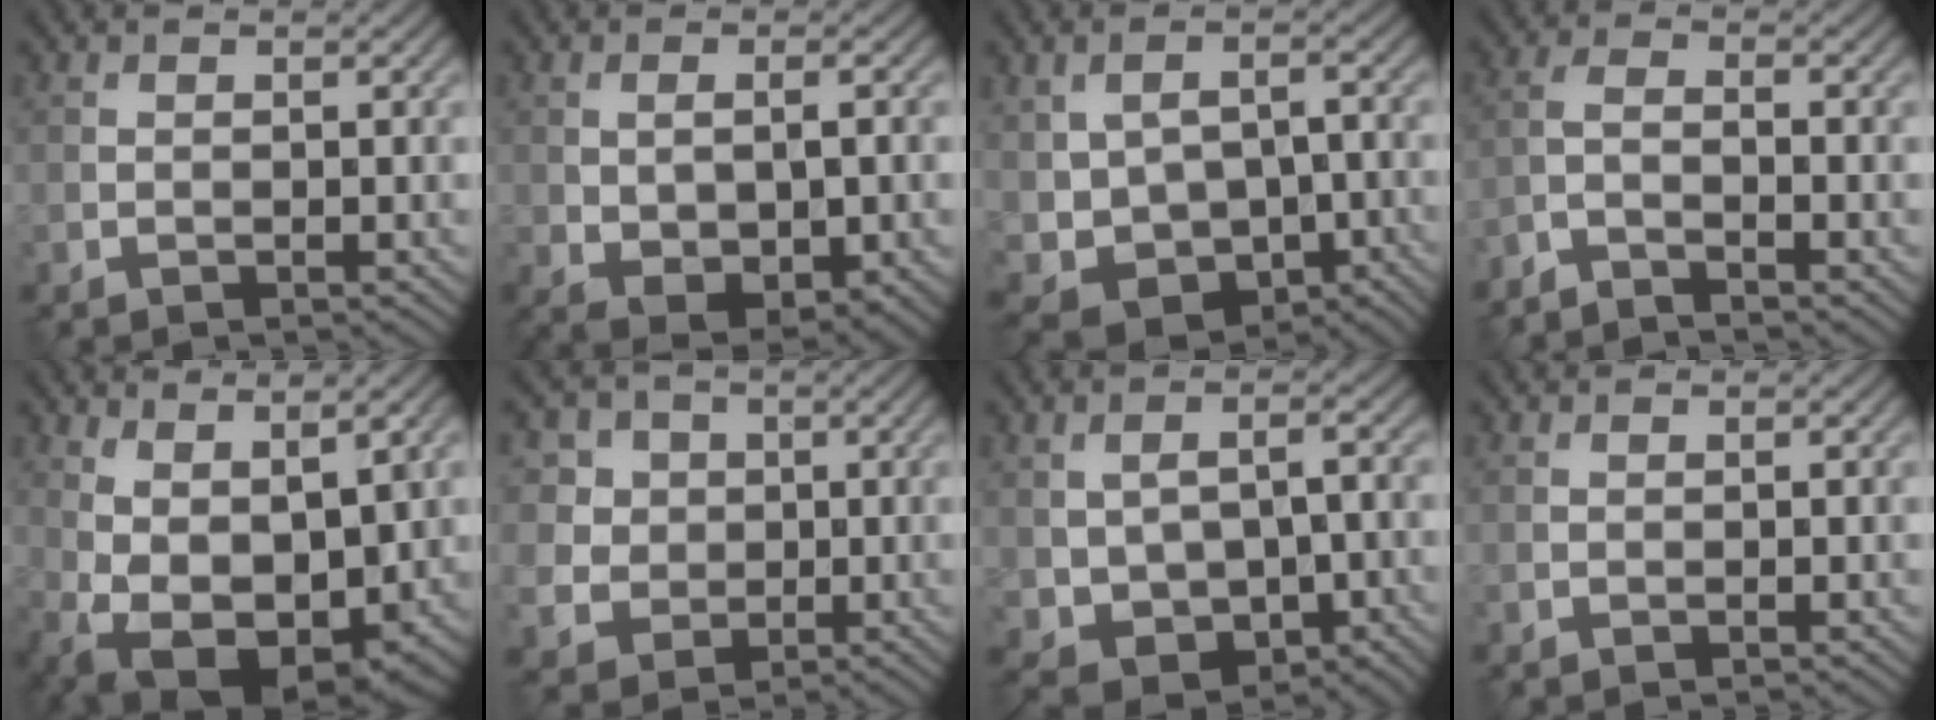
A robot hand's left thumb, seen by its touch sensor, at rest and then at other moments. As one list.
[{"total": 7.3, "force": [-1.3, 3.9, 6.1], "torque": [-0.114, -0.019, -0.007]}, {"total": 9.2, "force": [-2.2, 6.5, 6.2], "torque": [-0.133, -0.027, -0.025]}, {"total": 2.9, "force": [-2.5, 0.3, 1.4], "torque": [-0.030, -0.001, -0.061]}, {"total": 11.9, "force": [0.8, 6.0, 10.2], "torque": [-0.202, -0.028, 0.047]}, {"total": 7.8, "force": [2.1, 7.1, 2.3], "torque": [-0.100, 0.003, 0.040]}, {"total": 8.0, "force": [-1.7, 5.4, 5.7], "torque": [-0.120, -0.023, -0.012]}, {"total": 0.0}]